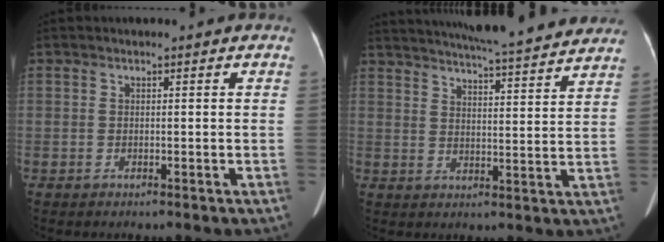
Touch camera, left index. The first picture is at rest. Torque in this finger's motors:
{"motor_torque": [0.88, -1.26, 0.34, 0.10]}